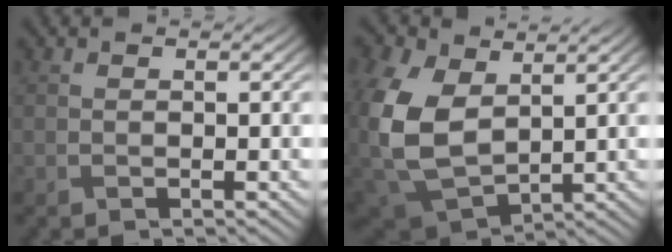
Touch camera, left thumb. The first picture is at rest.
{"total": 11.8, "force": [2.3, 8.0, 8.4], "torque": [-0.241, -0.005, 0.048]}